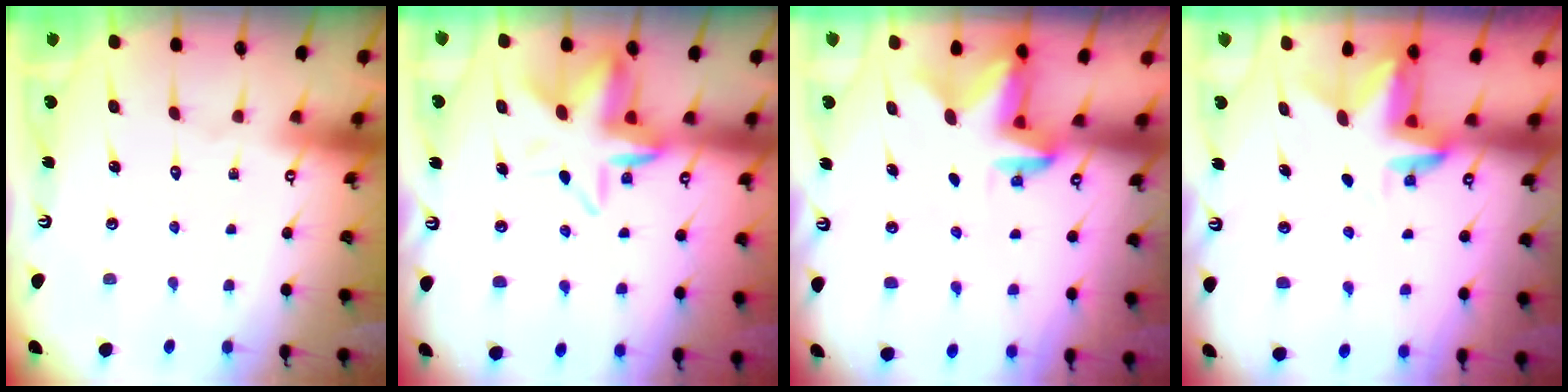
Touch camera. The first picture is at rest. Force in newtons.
{"total": 8.2, "press": 7.8, "slide": 2.4}
{"total": 2.5, "press": 2.5, "slide": 0.5}
{"total": 2.9, "press": 2.9, "slide": 0.2}